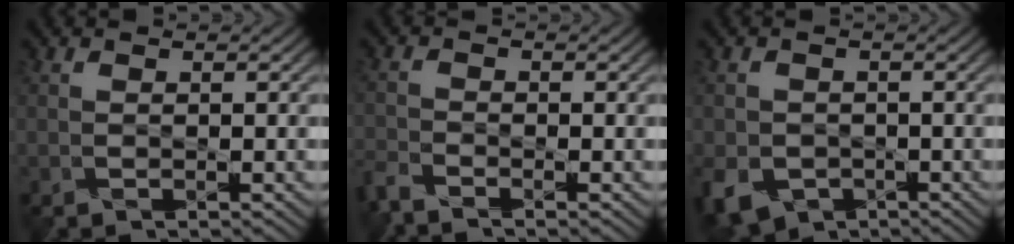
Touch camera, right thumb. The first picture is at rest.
{"total": 3.4, "force": [-3.0, 0.7, 1.5], "torque": [-0.040, -0.014, -0.072]}
{"total": 5.9, "force": [-2.8, 4.6, 2.4], "torque": [-0.061, -0.023, -0.047]}